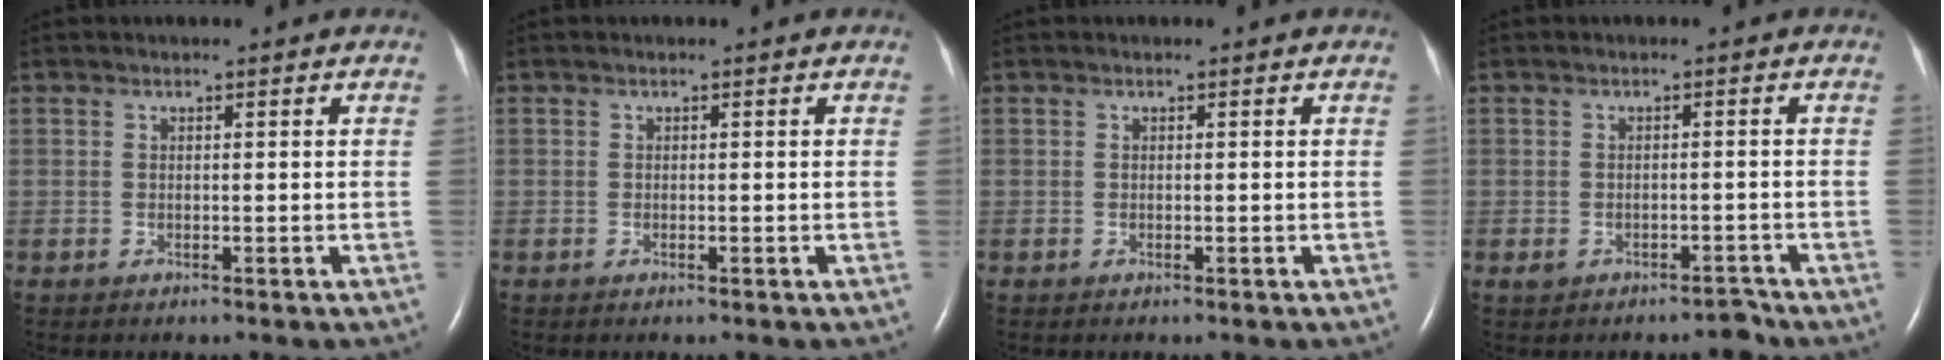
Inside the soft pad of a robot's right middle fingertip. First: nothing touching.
{"total": 0.0}
{"total": 0.0}
{"total": 2.1, "force": [-1.7, 1.0, 0.6], "torque": [-0.008, 0.007, -0.020]}